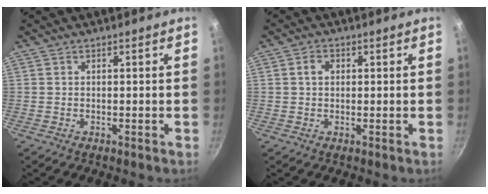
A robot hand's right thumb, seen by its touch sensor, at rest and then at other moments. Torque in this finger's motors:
{"motor_torque": [-0.15, 0.51, 0.13, 0.19, 0.09]}